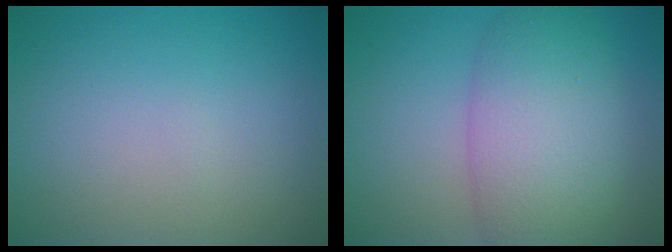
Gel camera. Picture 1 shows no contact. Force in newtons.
{"total": 8.3, "press": 8.3, "slide": 0.2}